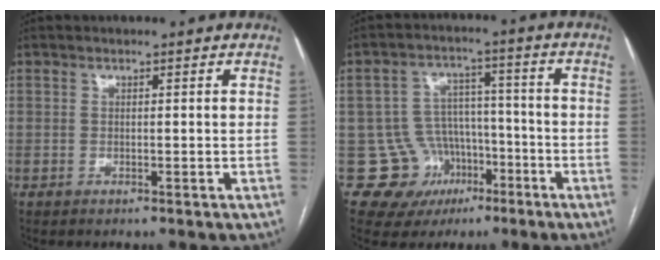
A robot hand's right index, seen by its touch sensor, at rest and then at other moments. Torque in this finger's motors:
{"motor_torque": [-0.10, 0.00, -0.42, -0.18]}